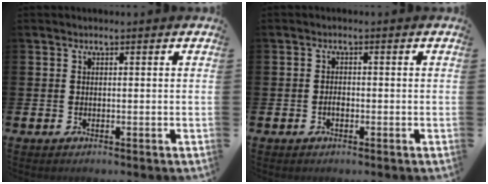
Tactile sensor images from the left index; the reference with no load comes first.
{"total": 1.2, "force": [-0.5, 0.7, 0.9], "torque": [-0.012, -0.001, -0.010]}